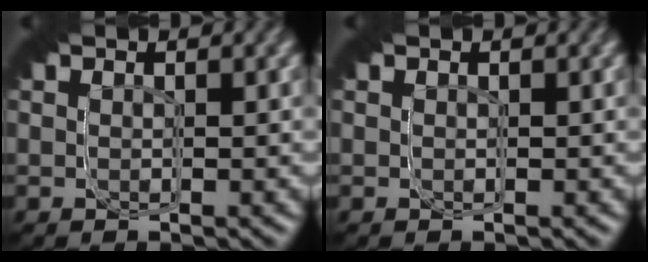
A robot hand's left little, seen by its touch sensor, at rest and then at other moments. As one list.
[{"total": 0.0}]